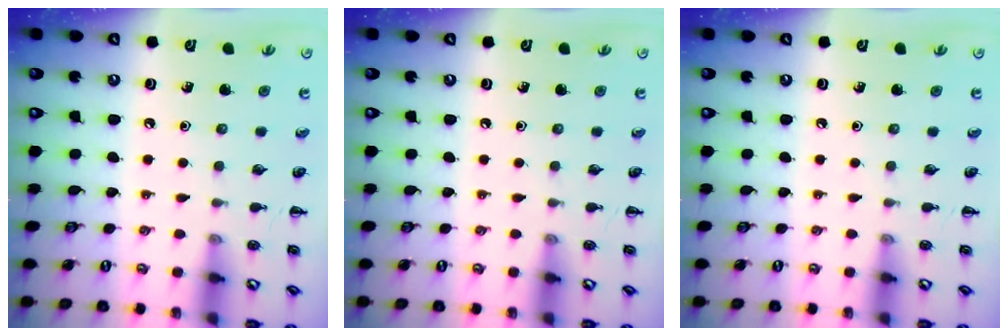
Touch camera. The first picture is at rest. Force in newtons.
{"total": 0.0}
{"total": 0.0}